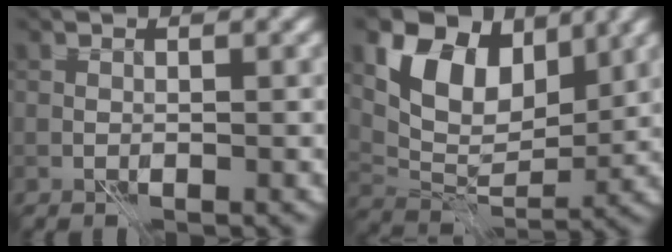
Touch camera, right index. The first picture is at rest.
{"total": 8.3, "force": [3.9, 5.2, 5.2], "torque": [-0.088, -0.006, 0.069]}